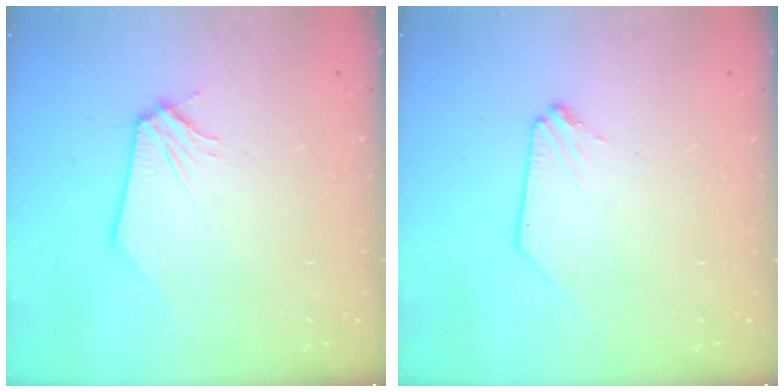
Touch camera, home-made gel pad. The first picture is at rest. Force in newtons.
{"total": 0.0}